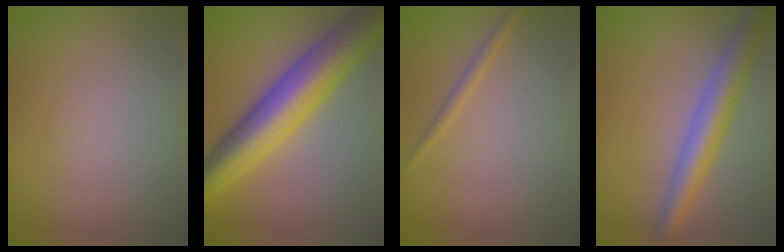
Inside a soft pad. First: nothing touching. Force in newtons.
{"total": 10.3, "press": 10.3, "slide": 0.1}
{"total": 1.0, "press": 1.0, "slide": 0.1}
{"total": 4.8, "press": 4.8, "slide": 0.2}